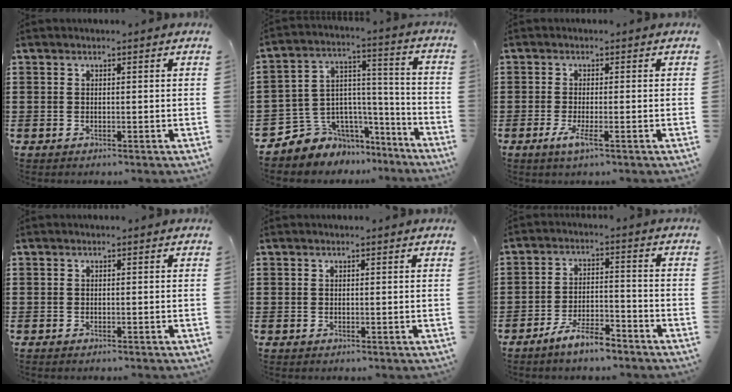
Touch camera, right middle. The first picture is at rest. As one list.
[{"total": 6.3, "force": [-4.5, 4.4, -0.7], "torque": [-0.015, -0.003, -0.086]}, {"total": 2.8, "force": [-1.2, 0.5, 2.4], "torque": [-0.055, -0.006, -0.028]}, {"total": 0.0}, {"total": 0.0}, {"total": 6.1, "force": [-5.3, 1.2, 2.8], "torque": [-0.057, 0.005, -0.102]}]